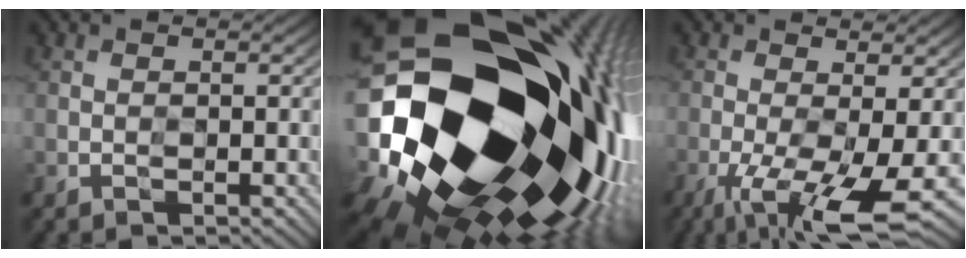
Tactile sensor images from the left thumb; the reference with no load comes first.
{"total": 22.8, "force": [0.3, 17.2, 14.9], "torque": [-0.286, -0.052, -0.019]}
{"total": 10.5, "force": [-5.1, 2.9, 8.6], "torque": [-0.157, -0.019, -0.078]}